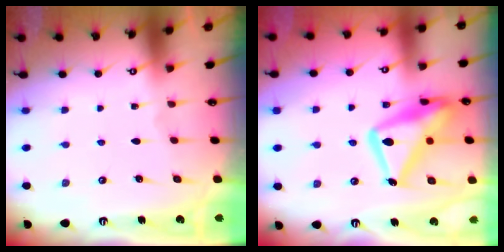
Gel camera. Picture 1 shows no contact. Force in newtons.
{"total": 19.7, "press": 19.7, "slide": 1.8}